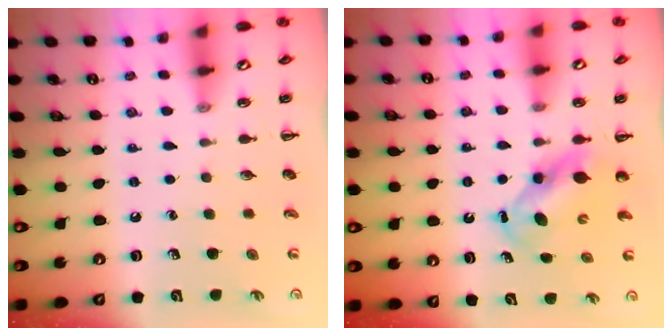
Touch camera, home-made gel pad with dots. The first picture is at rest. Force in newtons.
{"total": 6.5, "press": 6.5, "slide": 1.0}